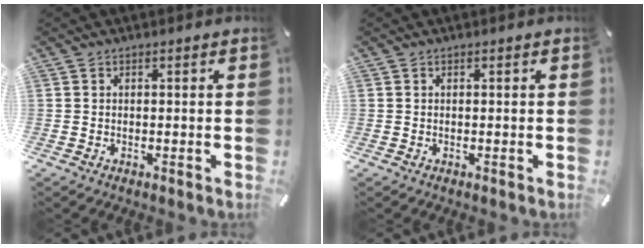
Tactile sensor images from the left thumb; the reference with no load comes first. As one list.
[{"total": 0.0}]